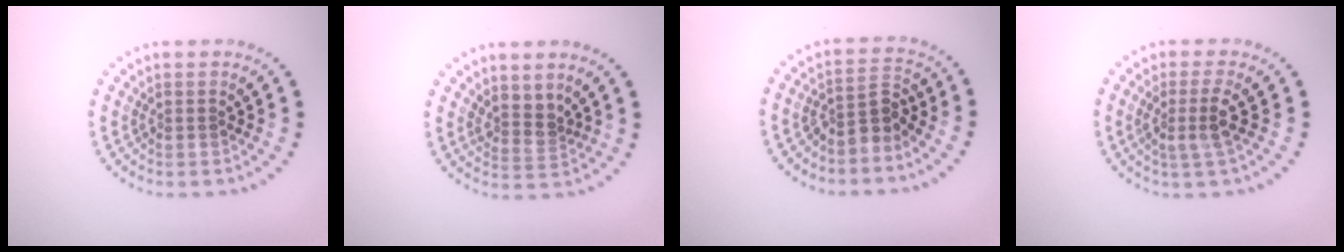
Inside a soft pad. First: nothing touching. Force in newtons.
{"total": 2.2, "press": 1.5, "slide": 1.6}
{"total": 2.6, "press": 1.9, "slide": 1.7}
{"total": 2.4, "press": 1.9, "slide": 1.6}